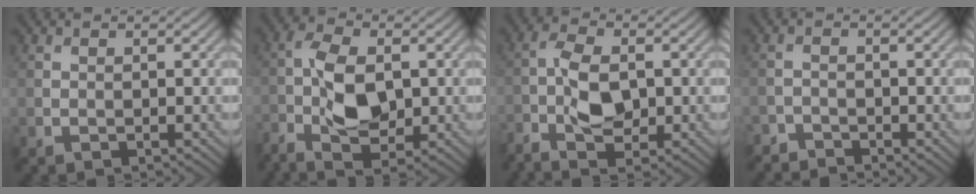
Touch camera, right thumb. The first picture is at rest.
{"total": 7.1, "force": [-1.4, 3.6, 6.0], "torque": [-0.131, 0.002, -0.031]}
{"total": 5.4, "force": [-1.5, 2.5, 4.6], "torque": [-0.100, 0.005, -0.035]}
{"total": 2.2, "force": [-2.2, 0.5, 0.0], "torque": [0.002, -0.001, -0.049]}